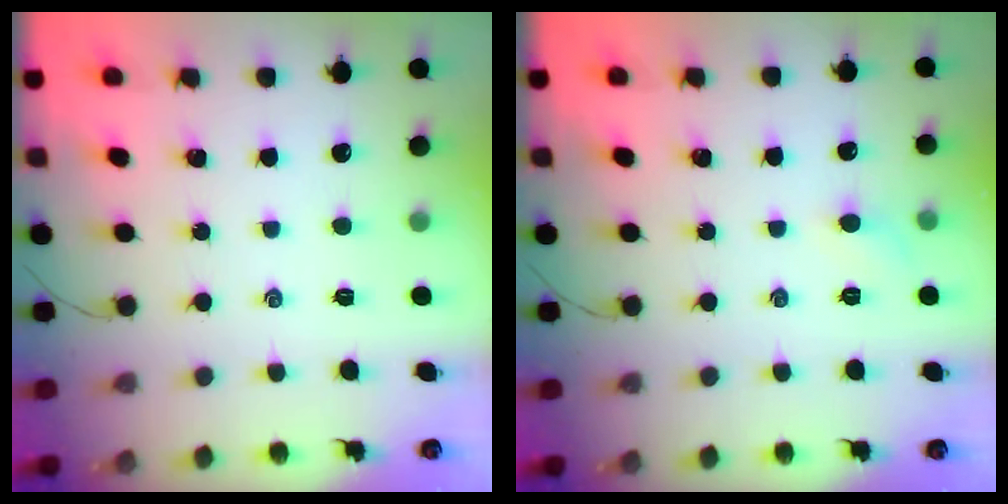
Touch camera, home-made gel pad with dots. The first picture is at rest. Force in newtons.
{"total": 4.0, "press": 3.8, "slide": 1.3}